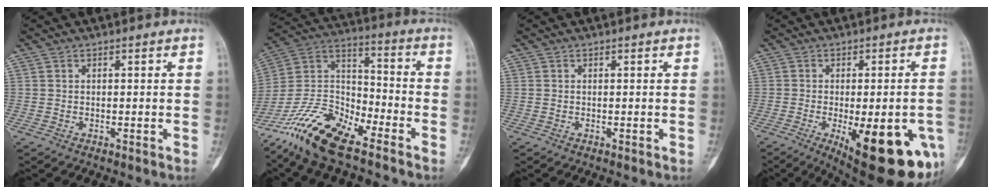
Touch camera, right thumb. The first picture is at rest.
{"total": 17.7, "force": [-12.8, 6.1, 10.7], "torque": [-0.199, 0.072, -0.242]}
{"total": 0.0}
{"total": 21.5, "force": [-8.0, 7.5, 18.5], "torque": [-0.186, -0.009, -0.091]}